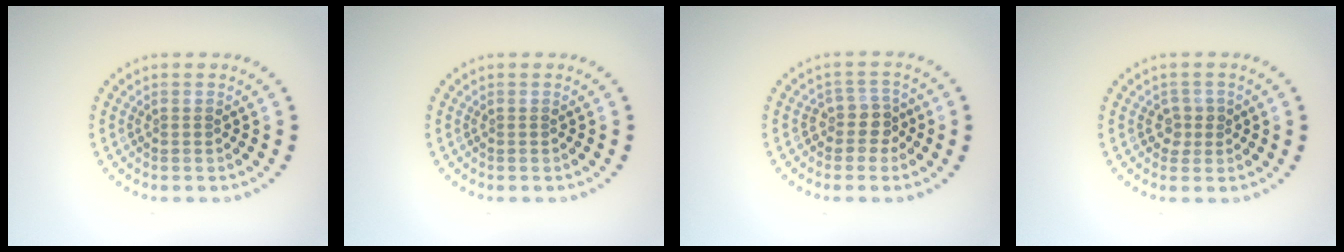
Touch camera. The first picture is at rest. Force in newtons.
{"total": 0.0}
{"total": 2.2, "press": 1.6, "slide": 1.5}
{"total": 1.3, "press": 1.2, "slide": 0.6}